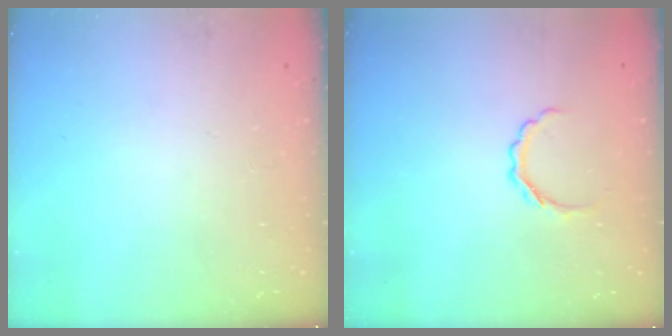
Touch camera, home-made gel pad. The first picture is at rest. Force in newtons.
{"total": 4.6, "press": 4.4, "slide": 1.2}